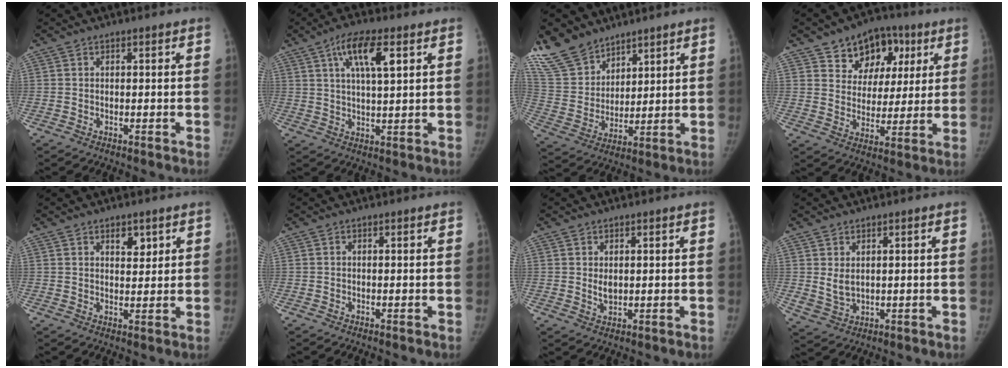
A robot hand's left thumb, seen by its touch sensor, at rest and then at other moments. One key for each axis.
{"total": 9.2, "fx": 4.0, "fy": 2.7, "fz": 7.8, "tx": -0.135, "ty": -0.006, "tz": 0.070}
{"total": 12.6, "fx": 10.2, "fy": 6.7, "fz": 3.2, "tx": -0.045, "ty": -0.046, "tz": 0.218}
{"total": 13.0, "fx": 6.7, "fy": 9.7, "fz": 5.5, "tx": -0.034, "ty": -0.014, "tz": 0.106}
{"total": 3.3, "fx": 2.0, "fy": 1.9, "fz": 1.9, "tx": -0.009, "ty": -0.014, "tz": 0.032}
{"total": 0.0}
{"total": 2.1, "fx": 0.5, "fy": 1.3, "fz": 1.6, "tx": -0.020, "ty": -0.008, "tz": 0.014}
{"total": 3.6, "fx": 1.1, "fy": 2.3, "fz": 2.4, "tx": -0.043, "ty": -0.014, "tz": 0.035}